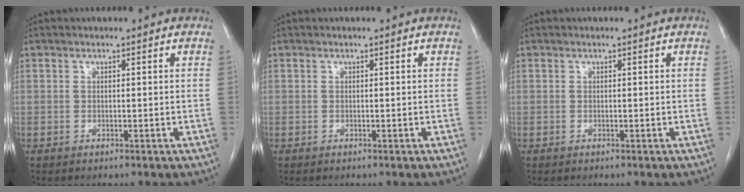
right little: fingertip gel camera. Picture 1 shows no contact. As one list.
[{"total": 0.0}, {"total": 0.0}]